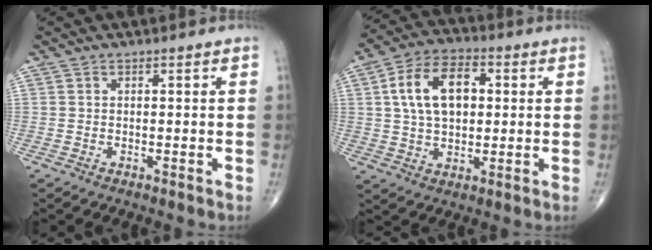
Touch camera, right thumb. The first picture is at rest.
{"total": 12.8, "force": [2.4, 7.9, 9.8], "torque": [-0.155, 0.014, 0.036]}